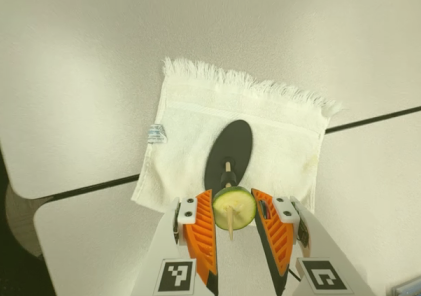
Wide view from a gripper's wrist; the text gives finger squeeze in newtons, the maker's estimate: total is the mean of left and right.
{"total": 9.3, "left": 9.1, "right": 9.6}